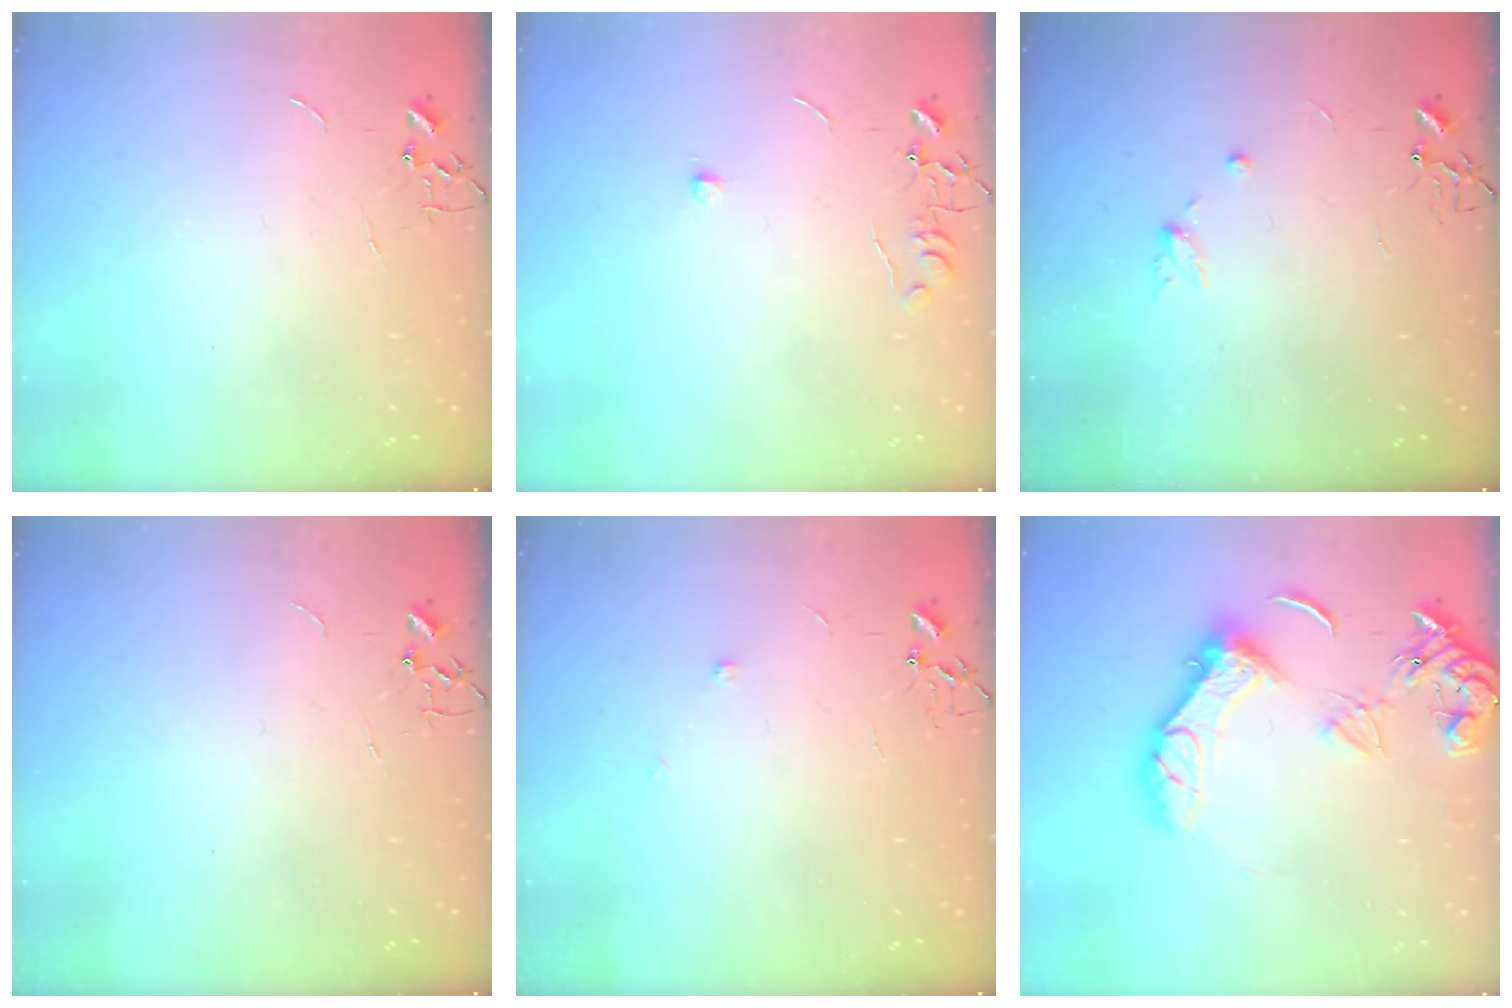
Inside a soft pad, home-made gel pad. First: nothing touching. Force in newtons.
{"total": 5.8, "press": 5.7, "slide": 0.7}
{"total": 5.0, "press": 4.6, "slide": 1.8}
{"total": 0.0}
{"total": 4.3, "press": 4.2, "slide": 1.1}
{"total": 14.9, "press": 14.8, "slide": 1.9}